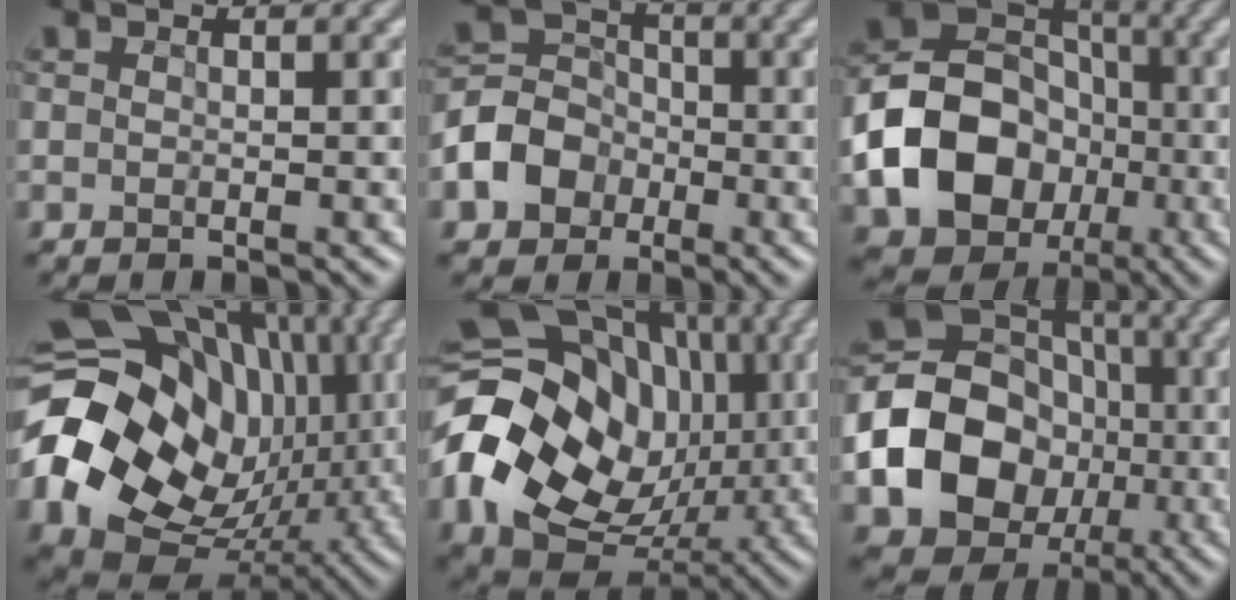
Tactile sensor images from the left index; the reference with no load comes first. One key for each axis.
{"total": 5.0, "fx": -2.1, "fy": 4.0, "fz": 2.2, "tx": -0.047, "ty": 0.012, "tz": -0.049}
{"total": 13.6, "fx": -3.4, "fy": 10.9, "fz": 7.5, "tx": -0.149, "ty": -0.014, "tz": -0.066}
{"total": 19.1, "fx": 1.8, "fy": 14.6, "fz": 12.3, "tx": -0.260, "ty": -0.006, "tz": 0.063}
{"total": 18.0, "fx": 0.2, "fy": 14.2, "fz": 10.9, "tx": -0.227, "ty": 0.002, "tz": 0.025}
{"total": 15.6, "fx": -3.2, "fy": 13.3, "fz": 7.5, "tx": -0.144, "ty": -0.009, "tz": -0.061}